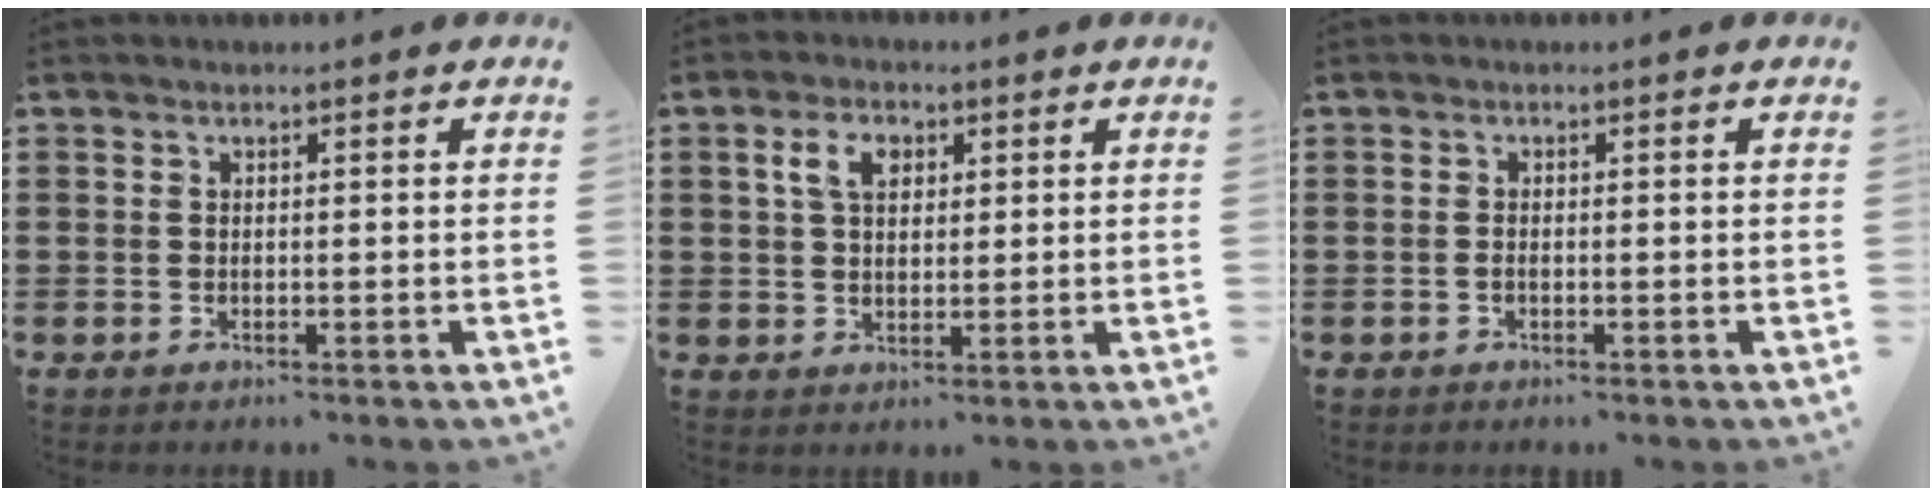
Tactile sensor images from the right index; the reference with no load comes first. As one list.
[{"total": 4.1, "force": [1.4, 2.6, 2.9], "torque": [-0.067, 0.014, 0.022]}, {"total": 0.6, "force": [-0.3, 0.1, 0.5], "torque": [-0.011, -0.005, -0.003]}]